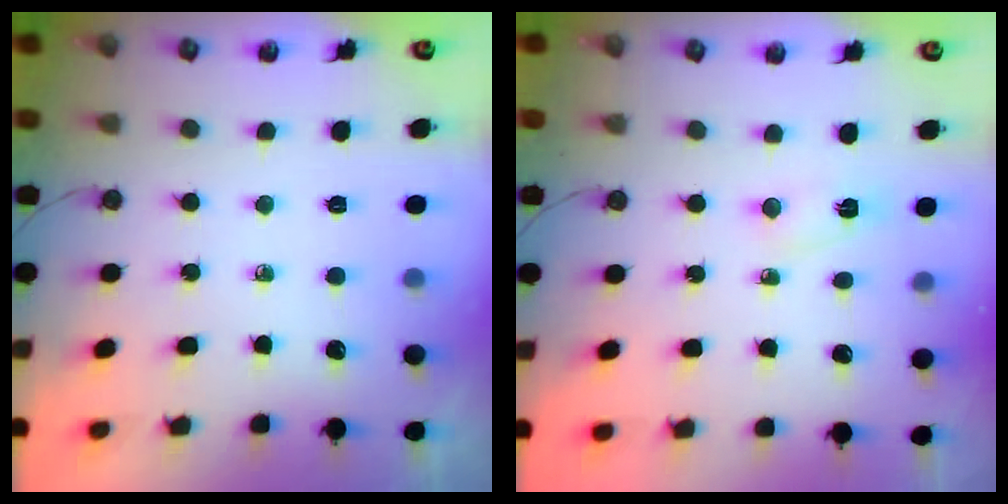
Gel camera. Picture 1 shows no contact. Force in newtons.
{"total": 2.3, "press": 2.2, "slide": 0.6}